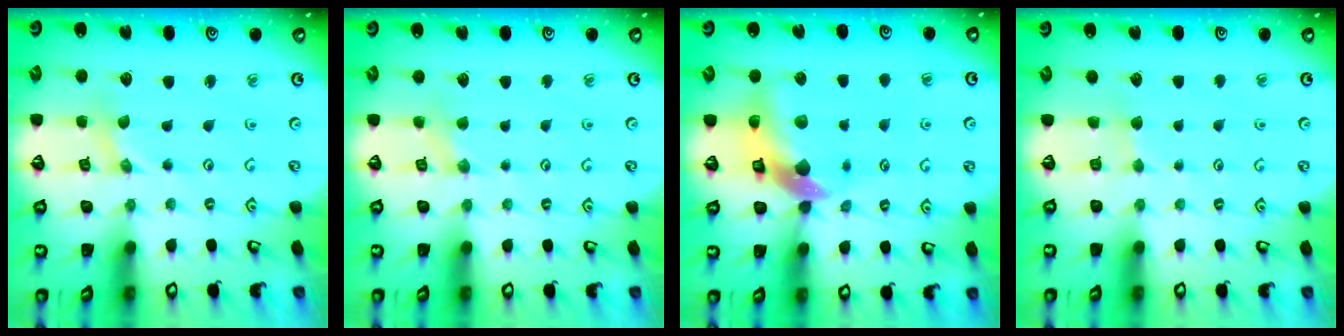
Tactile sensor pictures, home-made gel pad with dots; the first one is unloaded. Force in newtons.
{"total": 1.8, "press": 1.8, "slide": 0.3}
{"total": 11.3, "press": 11.2, "slide": 1.8}
{"total": 2.2, "press": 2.2, "slide": 0.2}